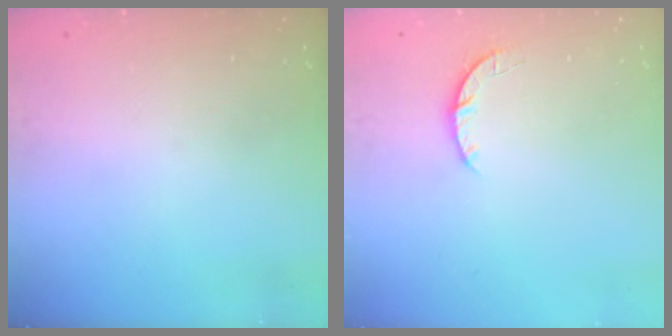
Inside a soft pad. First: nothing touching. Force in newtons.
{"total": 3.3, "press": 3.2, "slide": 0.5}